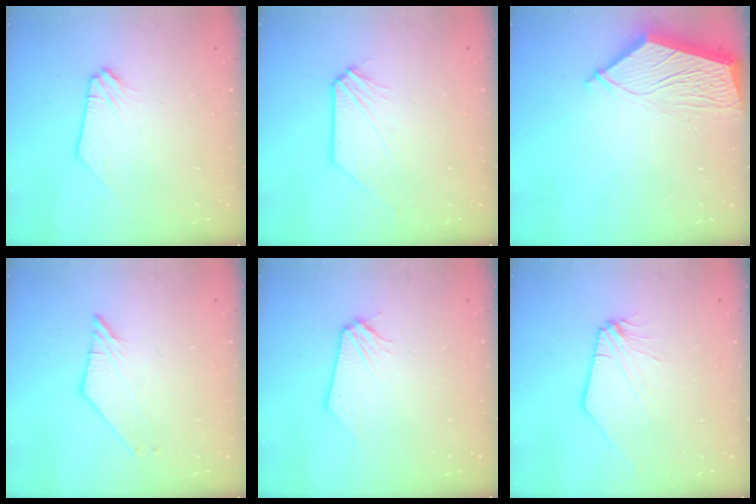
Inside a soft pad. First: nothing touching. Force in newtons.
{"total": 1.6, "press": 1.6, "slide": 0.2}
{"total": 8.1, "press": 8.0, "slide": 1.1}
{"total": 2.7, "press": 2.7, "slide": 0.2}
{"total": 0.0}
{"total": 0.0}